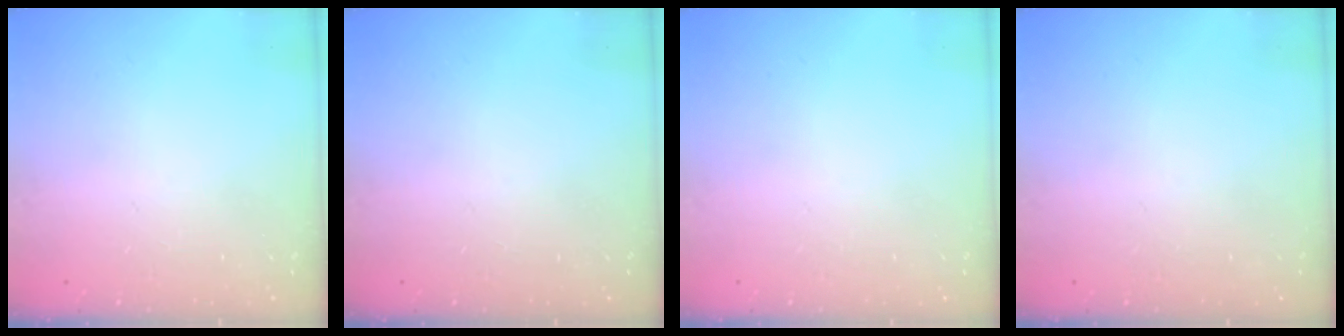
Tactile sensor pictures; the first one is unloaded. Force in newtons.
{"total": 0.0}
{"total": 0.0}
{"total": 0.0}